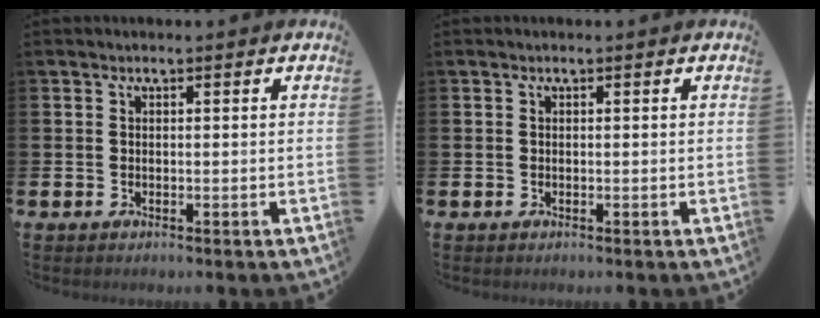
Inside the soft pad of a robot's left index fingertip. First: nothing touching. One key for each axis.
{"total": 0.0}